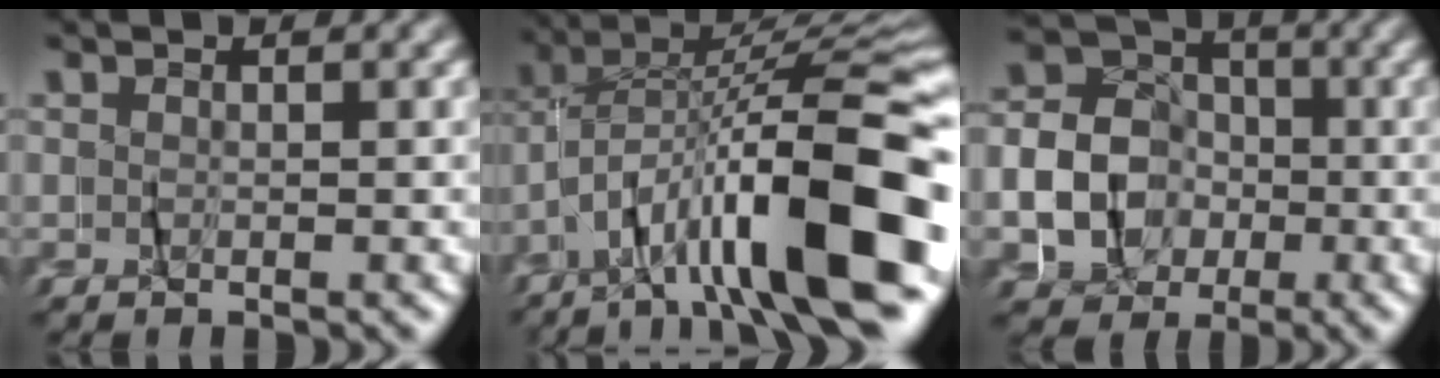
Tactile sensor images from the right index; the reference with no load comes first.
{"total": 13.3, "force": [-5.7, 5.4, 10.7], "torque": [-0.156, -0.020, -0.078]}
{"total": 13.2, "force": [-2.9, 12.4, 3.5], "torque": [-0.114, -0.046, -0.059]}